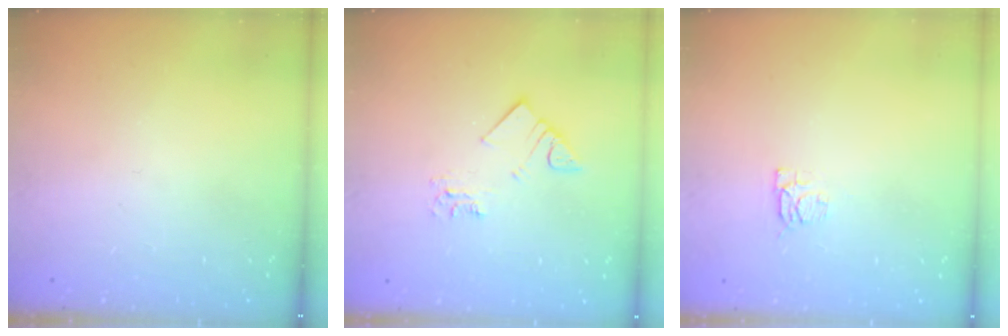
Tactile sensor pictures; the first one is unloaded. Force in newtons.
{"total": 3.4, "press": 3.4, "slide": 0.2}
{"total": 4.9, "press": 4.8, "slide": 0.6}